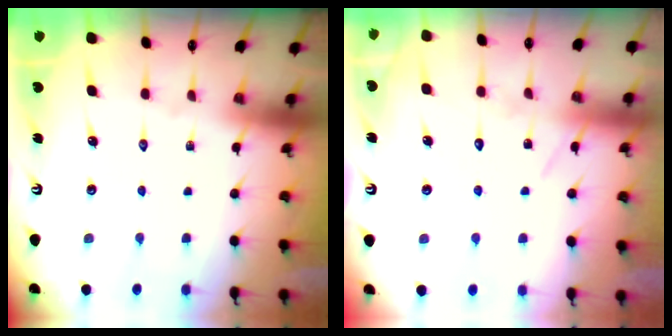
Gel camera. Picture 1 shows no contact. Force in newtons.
{"total": 9.3, "press": 9.3, "slide": 0.7}